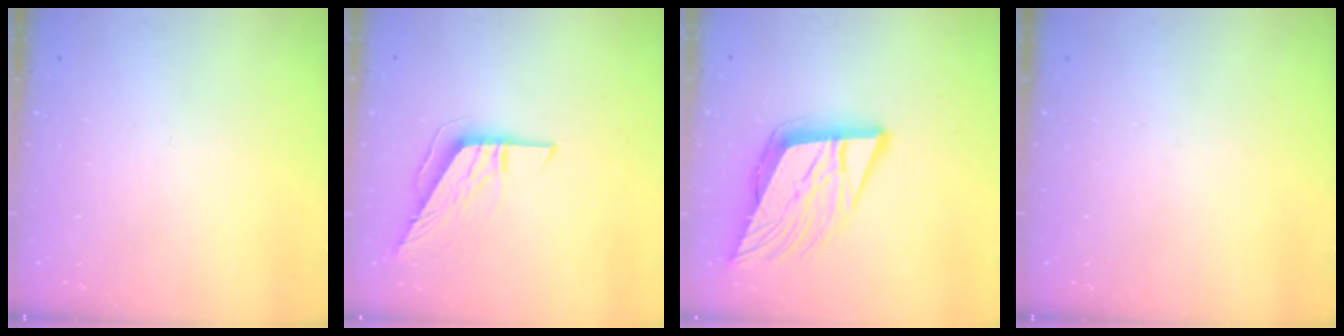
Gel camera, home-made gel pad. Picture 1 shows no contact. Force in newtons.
{"total": 9.4, "press": 9.4, "slide": 0.9}
{"total": 13.5, "press": 12.9, "slide": 3.8}
{"total": 0.0}